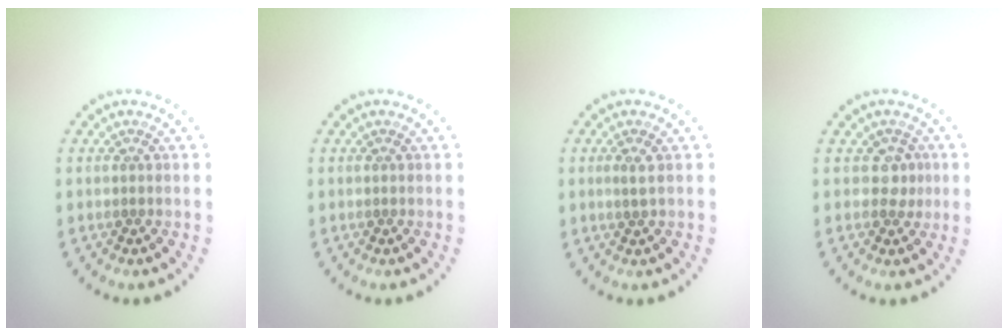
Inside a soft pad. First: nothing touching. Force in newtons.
{"total": 0.0}
{"total": 0.9, "press": 0.8, "slide": 0.4}
{"total": 1.4, "press": 1.2, "slide": 0.8}